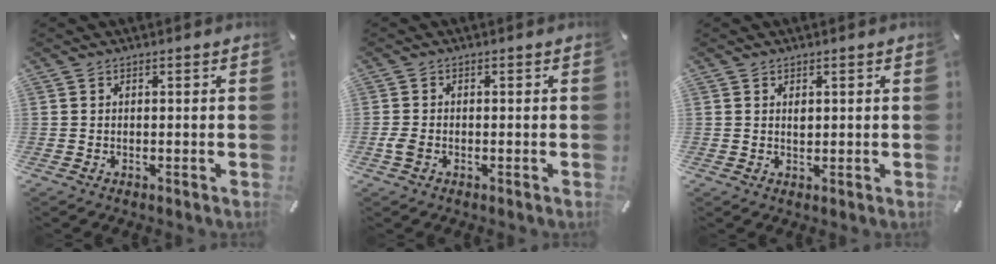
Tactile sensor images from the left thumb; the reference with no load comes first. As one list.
[{"total": 2.1, "force": [-0.9, 1.2, 1.4], "torque": [-0.039, -0.002, -0.019]}, {"total": 1.3, "force": [0.4, 0.8, 0.9], "torque": [-0.013, -0.002, 0.006]}]